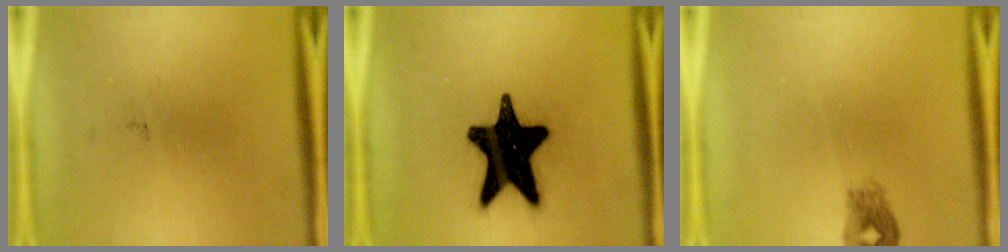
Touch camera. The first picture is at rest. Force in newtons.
{"total": 19.7}
{"total": 1.8}